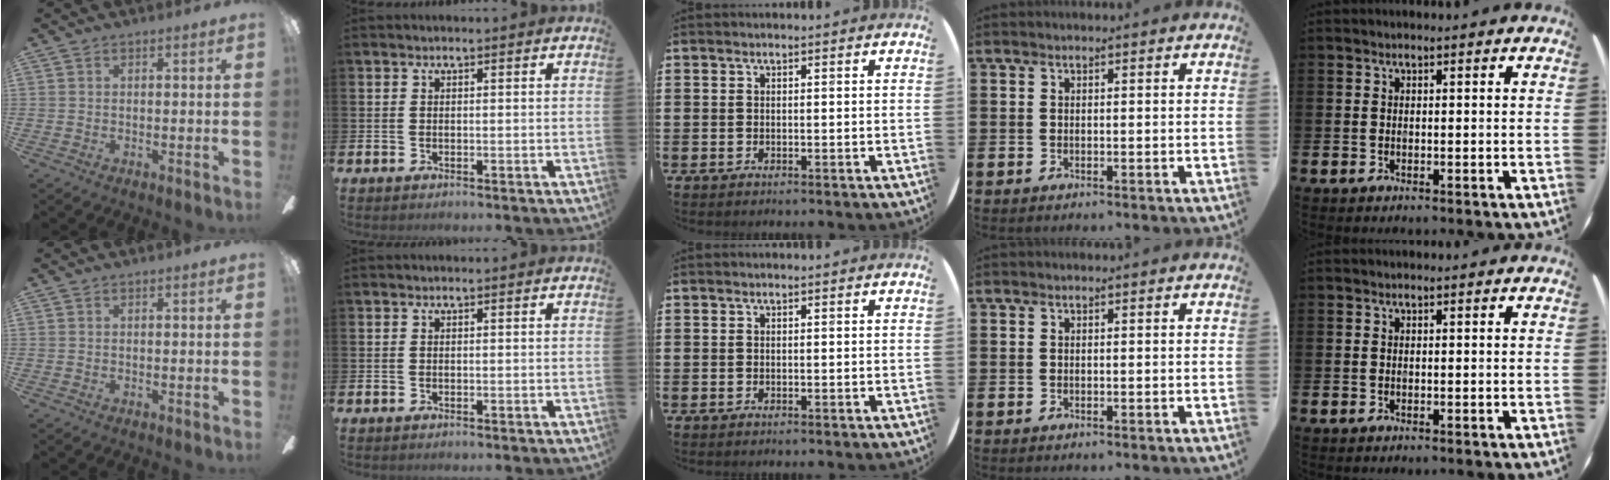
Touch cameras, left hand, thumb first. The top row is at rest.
{}